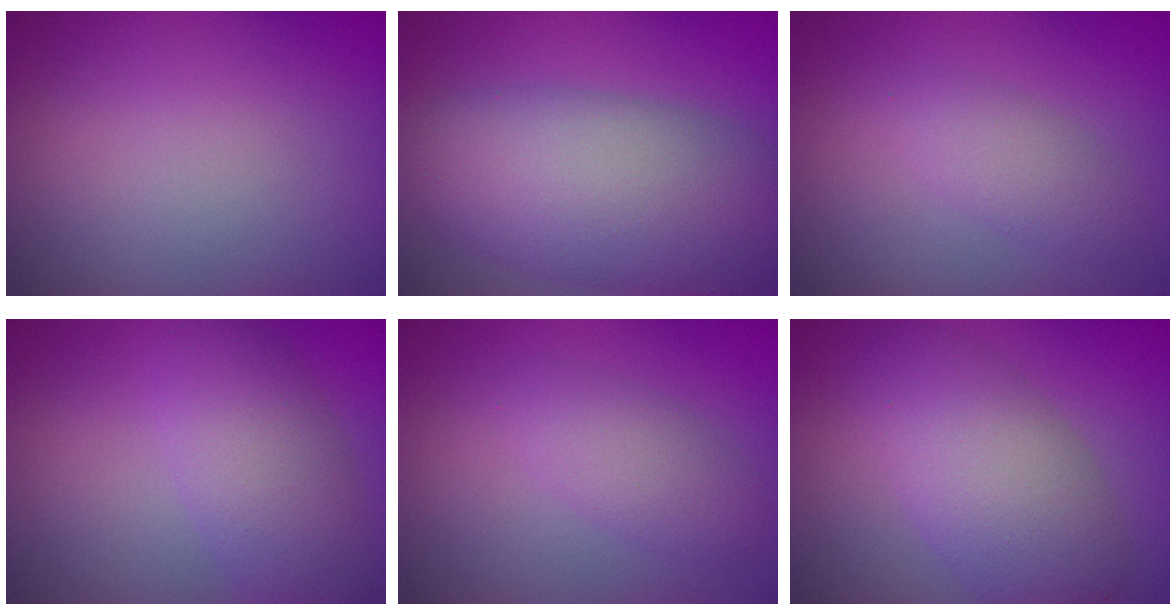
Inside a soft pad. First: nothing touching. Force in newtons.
{"total": 10.0, "press": 10.0, "slide": 0.3}
{"total": 2.2, "press": 2.2, "slide": 0.1}
{"total": 5.0, "press": 5.0, "slide": 0.2}
{"total": 2.8, "press": 2.8, "slide": 0.1}
{"total": 6.4, "press": 6.4, "slide": 0.2}